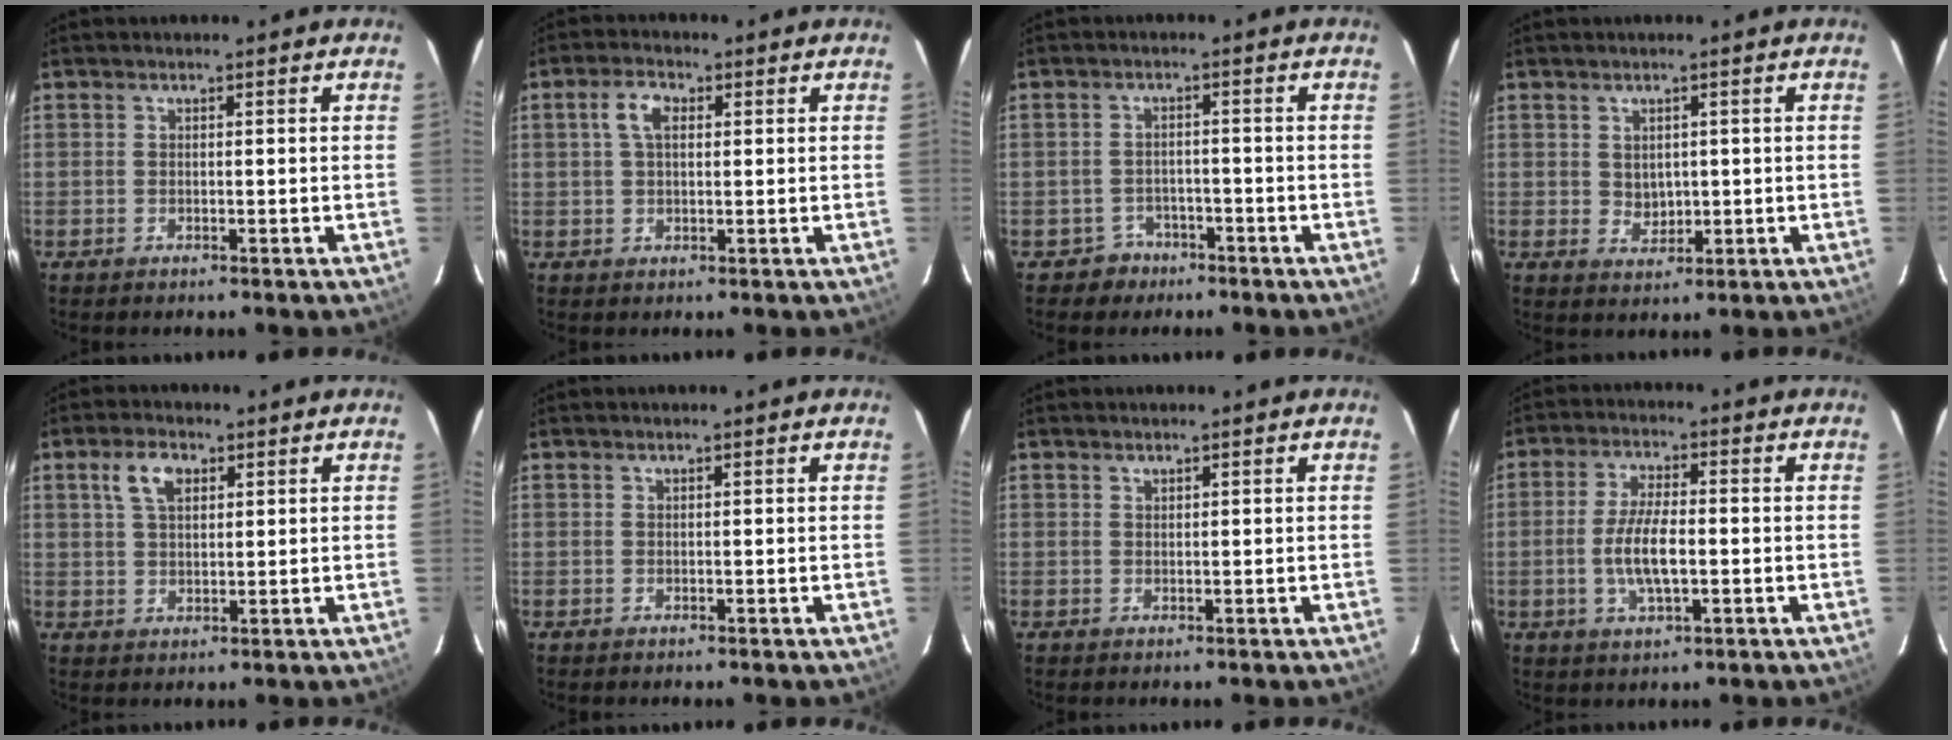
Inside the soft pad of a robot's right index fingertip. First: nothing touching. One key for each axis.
{"total": 4.1, "fx": 1.1, "fy": 2.3, "fz": 3.2, "tx": -0.063, "ty": 0.012, "tz": 0.022}
{"total": 3.9, "fx": -2.6, "fy": 2.9, "fz": -0.2, "tx": -0.007, "ty": 0.014, "tz": -0.038}
{"total": 2.8, "fx": 0.7, "fy": 2.4, "fz": 1.2, "tx": -0.018, "ty": 0.003, "tz": 0.020}
{"total": 5.2, "fx": 2.4, "fy": 2.9, "fz": 3.6, "tx": -0.068, "ty": 0.012, "tz": 0.044}
{"total": 0.0}
{"total": 0.6, "fx": 0.5, "fy": 0.2, "fz": 0.0, "tx": 0.000, "ty": 0.001, "tz": 0.011}
{"total": 7.7, "fx": -1.3, "fy": 2.5, "fz": 7.2, "tx": -0.145, "ty": -0.001, "tz": -0.024}